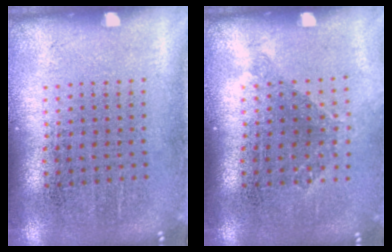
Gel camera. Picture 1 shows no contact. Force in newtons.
{"total": 1.0, "press": 0.8, "slide": 0.6}